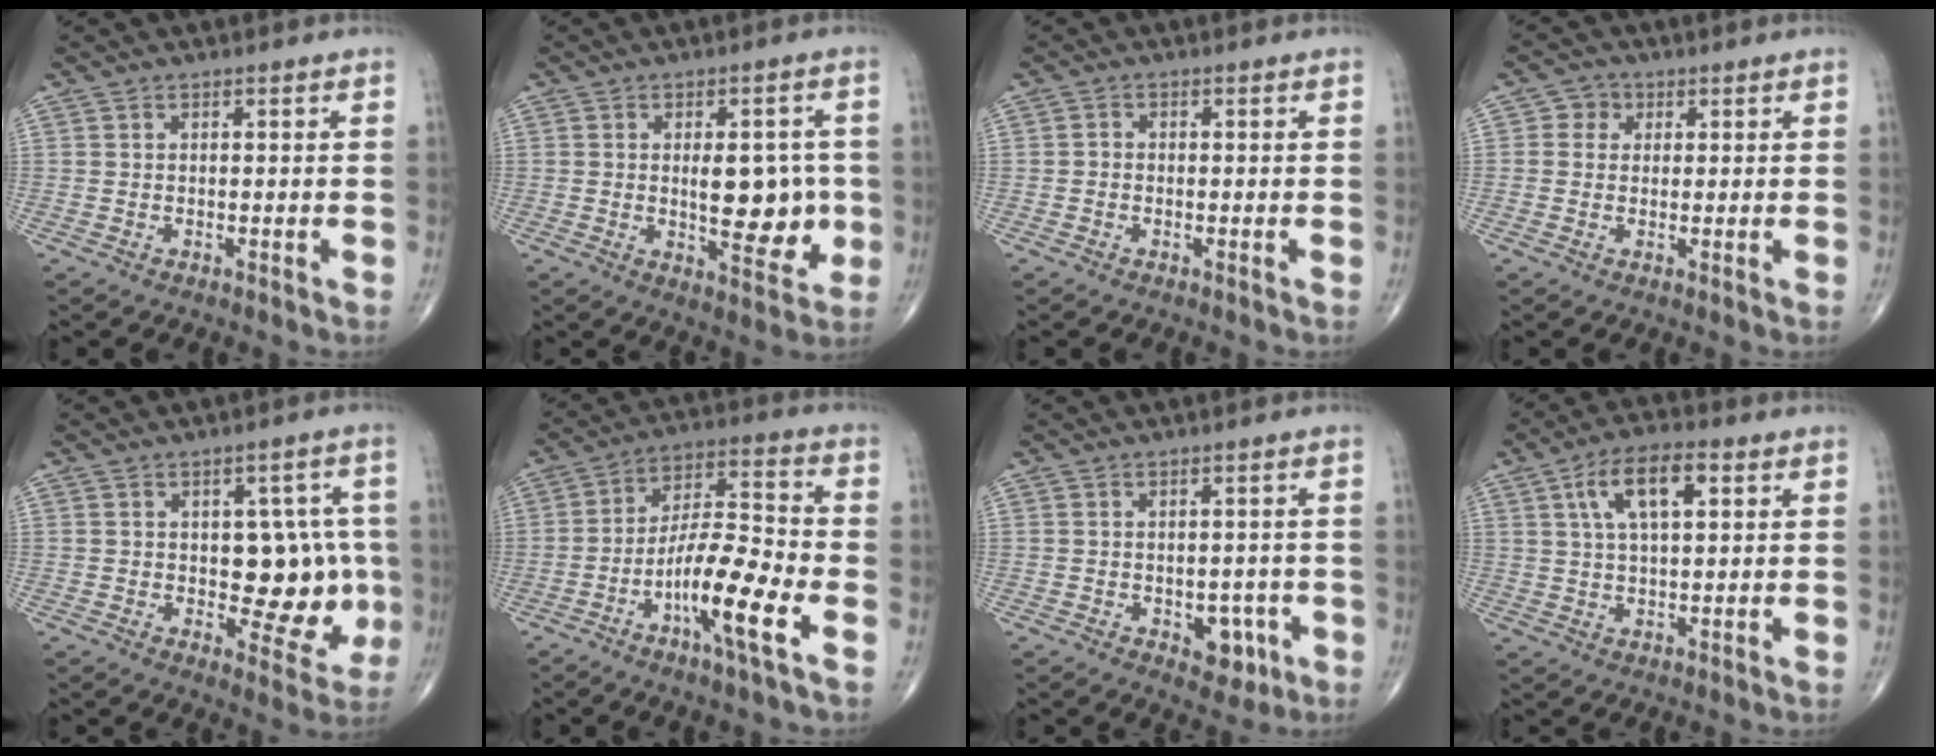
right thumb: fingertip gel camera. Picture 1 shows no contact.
{"total": 11.6, "force": [-0.5, 5.4, 10.2], "torque": [-0.107, -0.007, 0.002]}
{"total": 0.9, "force": [-0.3, 0.7, 0.4], "torque": [0.000, 0.003, -0.009]}
{"total": 3.3, "force": [0.8, 3.0, 1.0], "torque": [0.004, 0.003, 0.004]}
{"total": 12.8, "force": [-0.6, 7.5, 10.3], "torque": [-0.074, 0.007, 0.004]}
{"total": 14.4, "force": [-5.9, 2.6, 12.9], "torque": [-0.235, 0.036, -0.107]}
{"total": 5.5, "force": [-1.9, 3.5, 3.8], "torque": [-0.017, 0.007, -0.018]}
{"total": 10.0, "force": [3.4, 4.4, 8.3], "torque": [-0.144, 0.008, 0.058]}